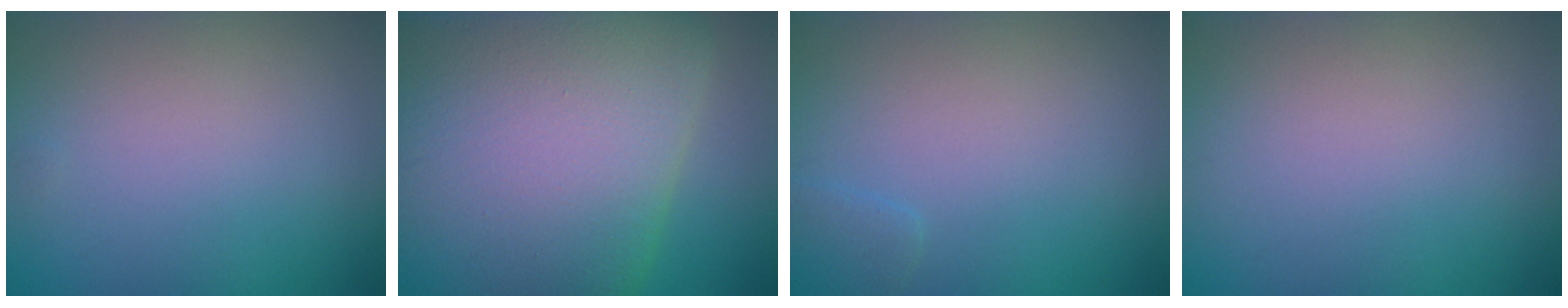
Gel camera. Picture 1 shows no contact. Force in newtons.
{"total": 22.3, "press": 22.3, "slide": 0.8}
{"total": 1.0, "press": 1.0, "slide": 0.1}
{"total": 0.0}